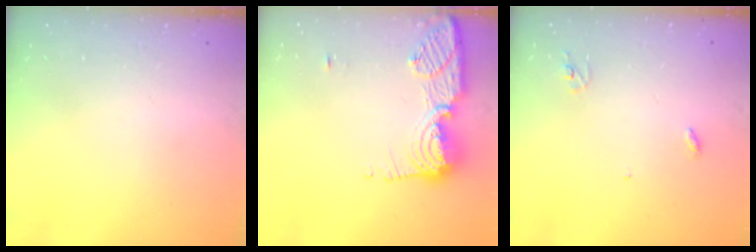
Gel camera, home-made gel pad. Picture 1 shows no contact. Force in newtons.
{"total": 12.0, "press": 12.0, "slide": 1.1}
{"total": 2.9, "press": 2.9, "slide": 0.2}